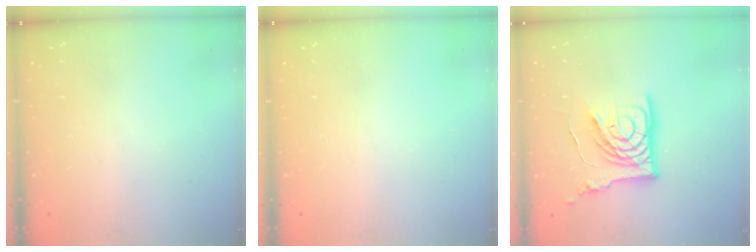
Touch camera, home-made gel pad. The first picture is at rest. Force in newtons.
{"total": 0.0}
{"total": 15.2, "press": 15.1, "slide": 1.4}